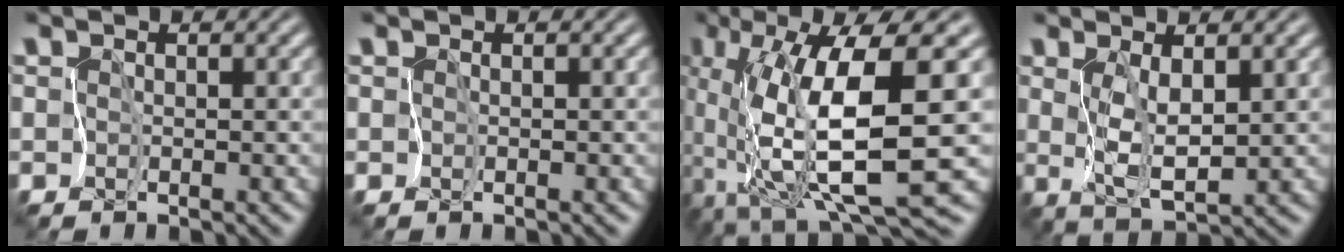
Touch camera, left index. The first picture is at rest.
{"total": 0.0}
{"total": 10.5, "force": [-0.5, 2.4, 10.2], "torque": [-0.187, -0.011, -0.002]}
{"total": 2.9, "force": [0.9, 0.8, 2.7], "torque": [-0.059, -0.009, 0.024]}